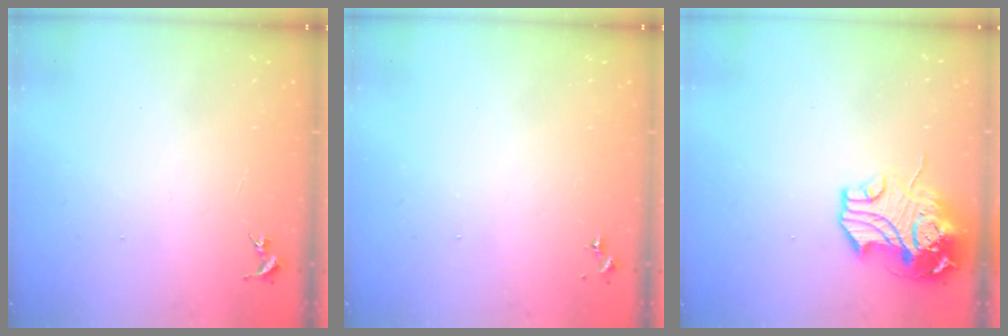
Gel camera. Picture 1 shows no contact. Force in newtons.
{"total": 0.0}
{"total": 13.9, "press": 13.7, "slide": 2.3}